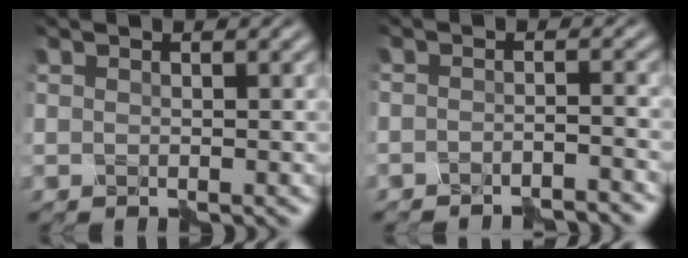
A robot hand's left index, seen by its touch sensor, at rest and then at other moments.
{"total": 3.2, "force": [-3.2, 0.1, 0.5], "torque": [0.002, 0.001, -0.052]}